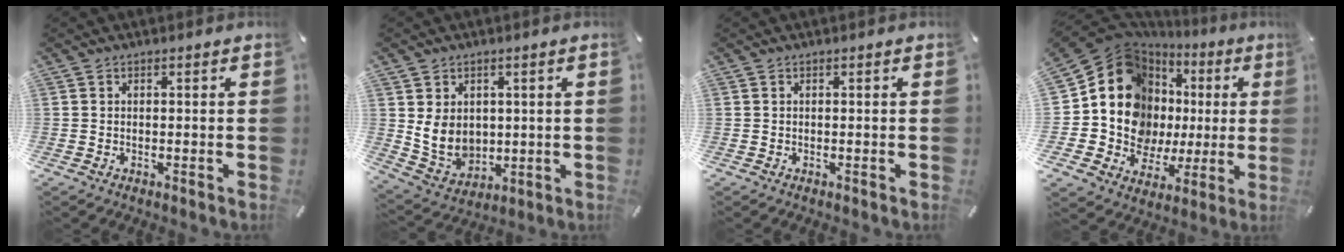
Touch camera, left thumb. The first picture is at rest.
{"total": 8.7, "force": [1.8, 7.4, 4.2], "torque": [-0.094, -0.013, 0.035]}
{"total": 0.0}
{"total": 17.8, "force": [4.1, 14.9, 8.9], "torque": [-0.165, -0.048, 0.091]}